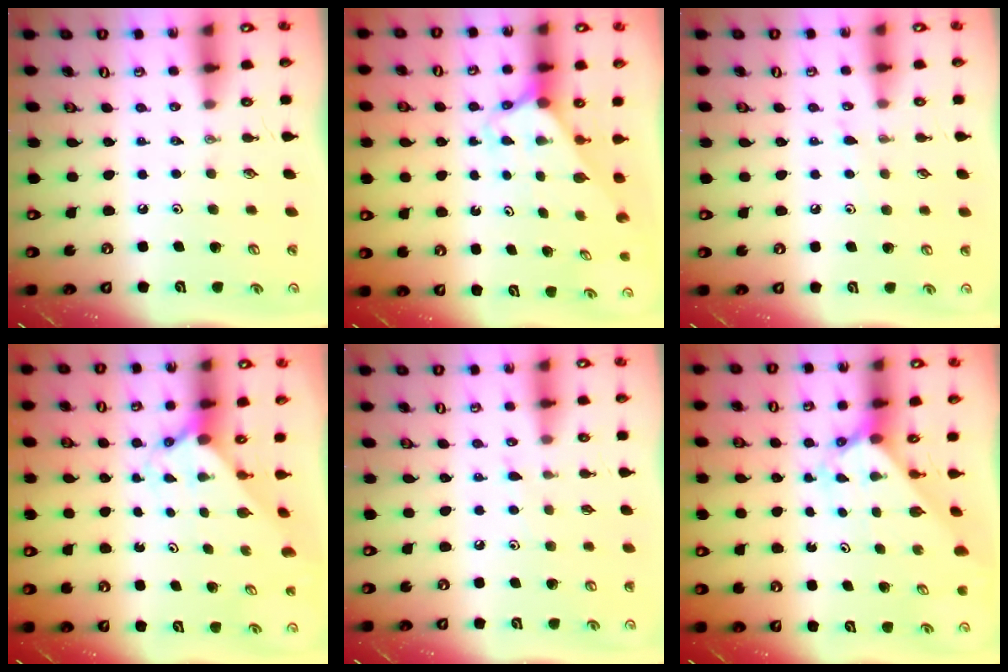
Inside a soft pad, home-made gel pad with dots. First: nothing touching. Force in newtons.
{"total": 2.4, "press": 2.4, "slide": 0.1}
{"total": 3.0, "press": 2.9, "slide": 0.4}
{"total": 1.7, "press": 1.7, "slide": 0.2}
{"total": 5.7, "press": 5.7, "slide": 0.6}
{"total": 1.8, "press": 1.8, "slide": 0.1}